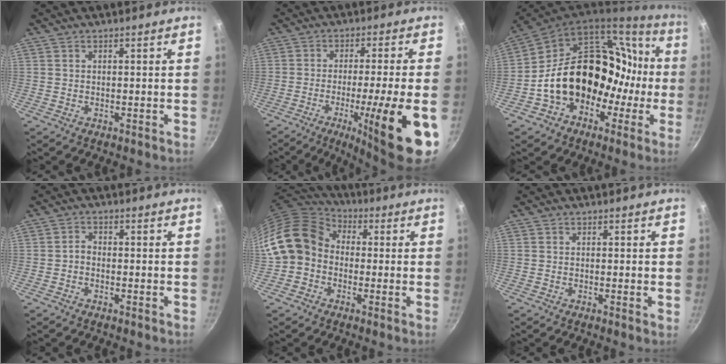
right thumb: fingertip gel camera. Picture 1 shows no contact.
{"total": 16.3, "force": [-5.7, 1.4, 15.2], "torque": [-0.217, 0.006, -0.081]}
{"total": 24.4, "force": [-3.5, 18.8, 15.1], "torque": [-0.195, 0.092, -0.039]}
{"total": 1.6, "force": [-0.7, 1.0, 1.0], "torque": [-0.019, 0.011, -0.019]}
{"total": 12.7, "force": [-0.7, 10.7, 6.7], "torque": [-0.101, 0.036, -0.033]}
{"total": 0.9, "force": [0.0, 0.0, 0.9], "torque": [-0.011, -0.003, -0.004]}